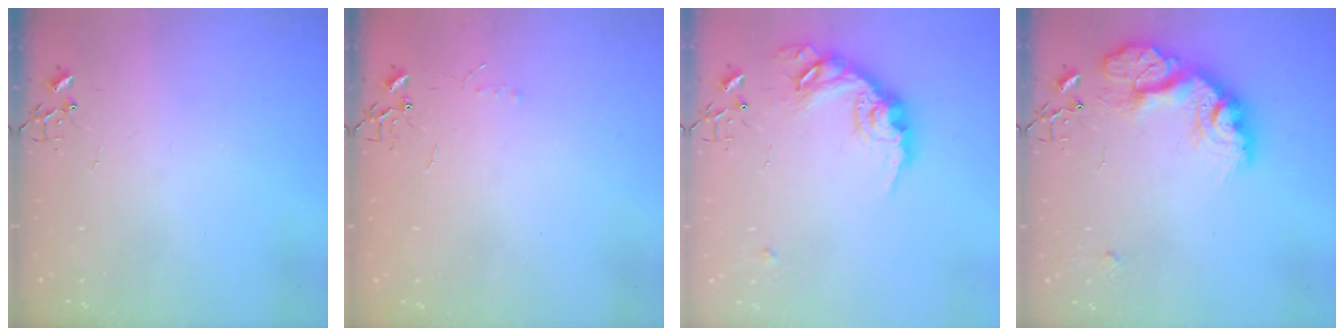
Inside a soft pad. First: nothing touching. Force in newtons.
{"total": 3.7, "press": 3.6, "slide": 0.5}
{"total": 18.5, "press": 18.5, "slide": 0.9}
{"total": 20.0, "press": 20.0, "slide": 1.6}